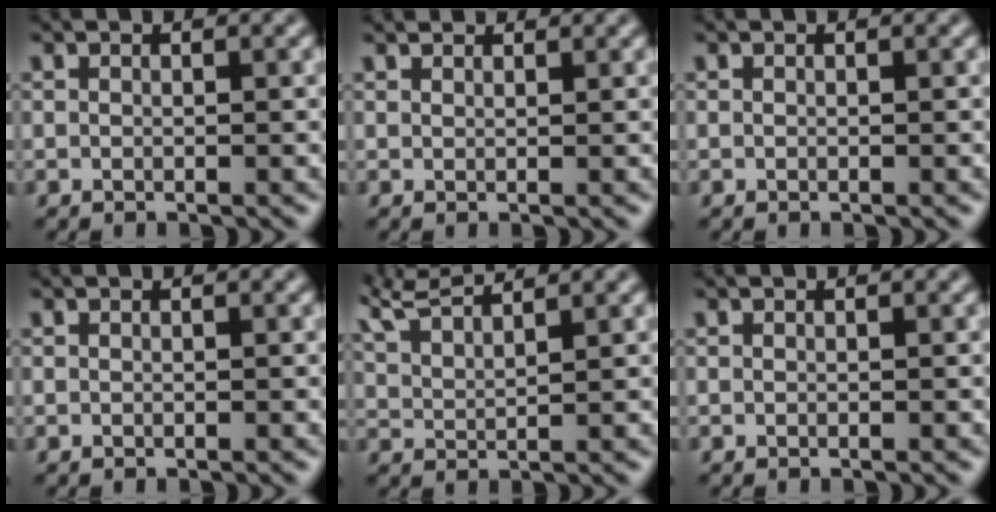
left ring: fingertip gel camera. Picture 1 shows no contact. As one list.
[{"total": 1.8, "force": [1.8, 0.2, 0.3], "torque": [-0.010, 0.001, 0.024]}, {"total": 0.0}, {"total": 0.0}, {"total": 4.9, "force": [4.4, 0.7, 1.9], "torque": [-0.044, 0.020, 0.073]}, {"total": 0.0}]